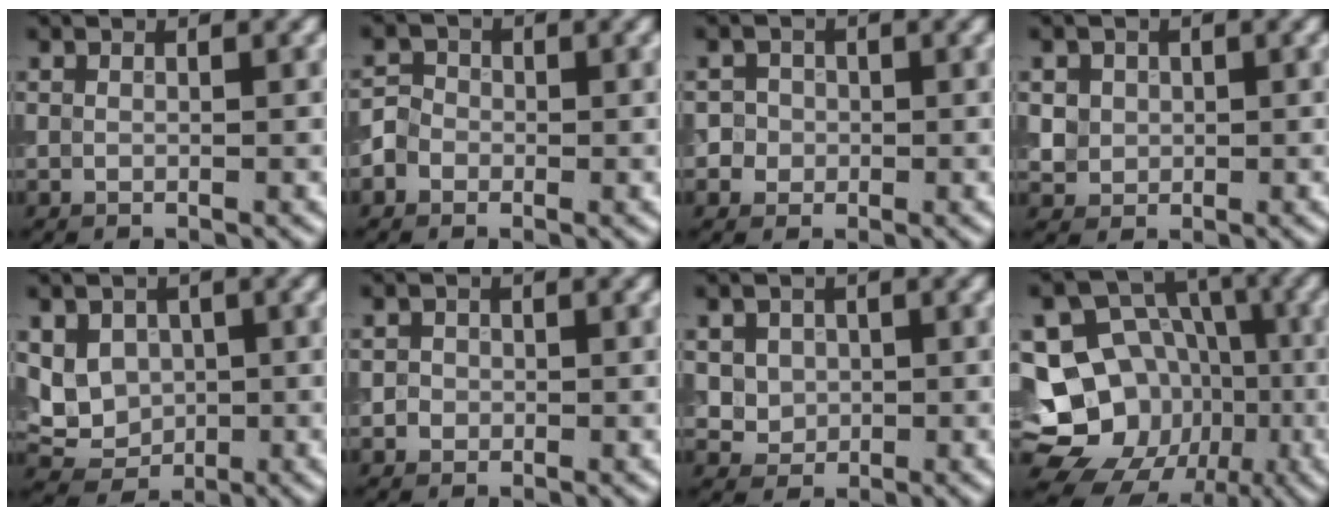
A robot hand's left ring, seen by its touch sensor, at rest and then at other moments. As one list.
[{"total": 2.4, "force": [-0.7, 2.2, 0.7], "torque": [0.000, 0.012, -0.027]}, {"total": 2.9, "force": [-0.1, 2.8, 0.7], "torque": [0.014, 0.018, -0.015]}, {"total": 2.6, "force": [0.7, 2.3, 0.9], "torque": [-0.019, 0.002, 0.022]}, {"total": 4.6, "force": [0.6, 3.9, 2.3], "torque": [-0.035, -0.001, 0.013]}, {"total": 1.0, "force": [-0.1, 1.0, 0.2], "torque": [0.008, -0.003, -0.006]}, {"total": 3.5, "force": [0.9, 3.0, 1.4], "torque": [-0.022, 0.002, 0.022]}, {"total": 17.7, "force": [-4.6, 15.3, 7.5], "torque": [-0.142, -0.006, -0.076]}]